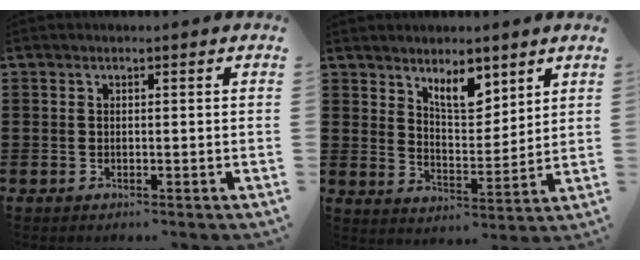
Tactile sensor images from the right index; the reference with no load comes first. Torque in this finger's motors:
{"motor_torque": [0.41, 0.41, 0.22, 0.05]}